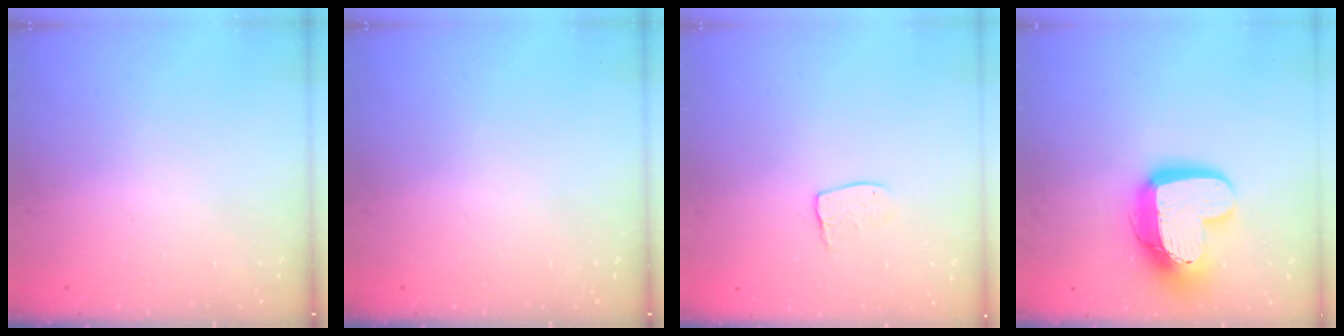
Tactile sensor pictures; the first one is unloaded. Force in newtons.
{"total": 0.0}
{"total": 6.6, "press": 6.6, "slide": 0.4}
{"total": 16.6, "press": 16.6, "slide": 1.3}